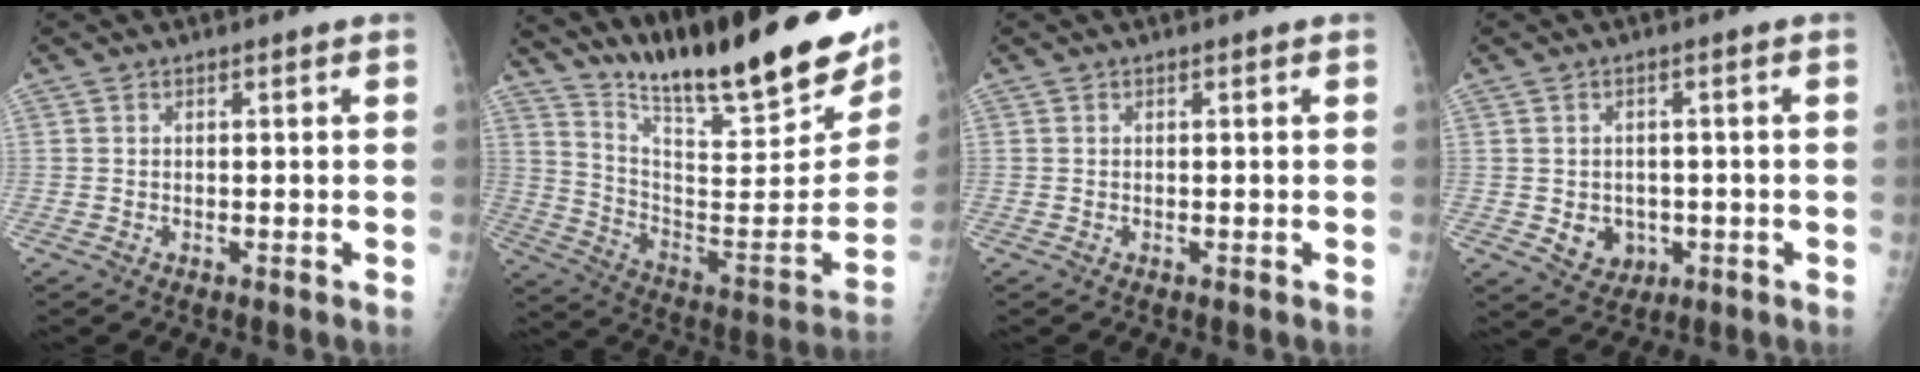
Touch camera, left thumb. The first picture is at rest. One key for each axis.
{"total": 28.4, "fx": 21.5, "fy": 4.8, "fz": 17.9, "tx": -0.257, "ty": -0.117, "tz": 0.334}
{"total": 0.0}
{"total": 5.3, "fx": -1.0, "fy": 4.5, "fz": 2.6, "tx": -0.015, "ty": 0.003, "tz": -0.004}